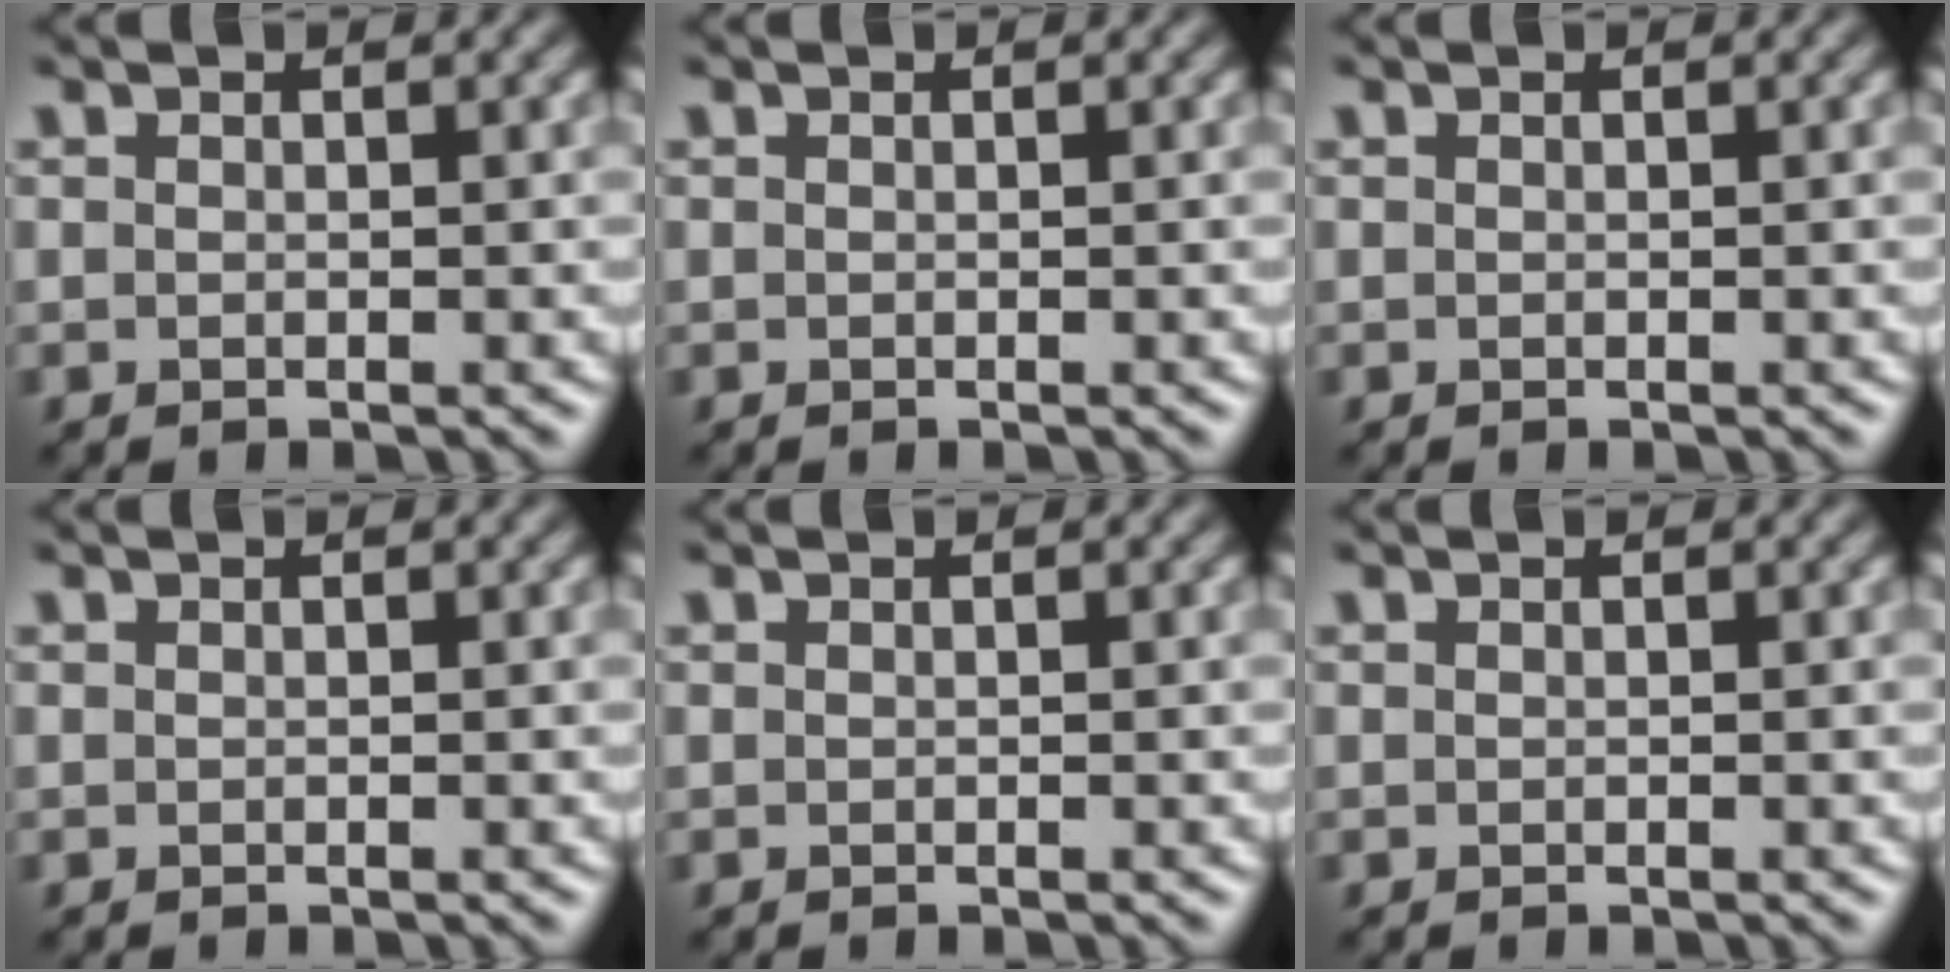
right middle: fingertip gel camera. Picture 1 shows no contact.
{"total": 0.0}
{"total": 0.0}
{"total": 0.0}
{"total": 0.0}
{"total": 0.0}